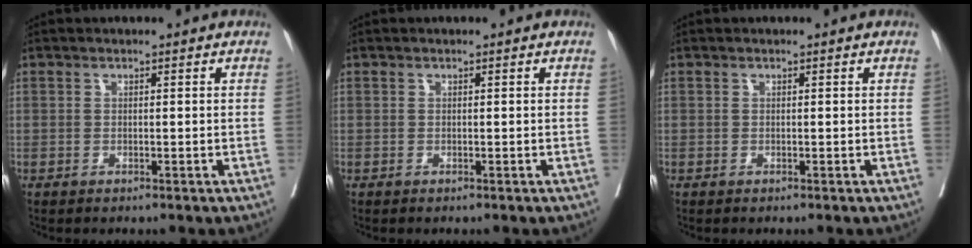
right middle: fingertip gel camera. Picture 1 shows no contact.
{"total": 0.0}
{"total": 0.0}